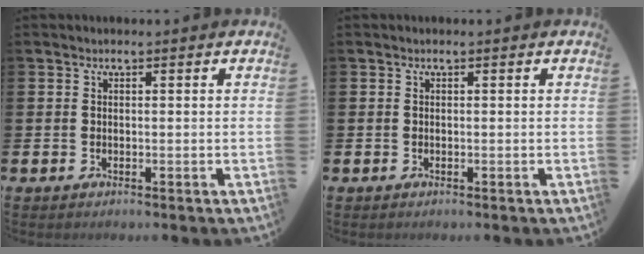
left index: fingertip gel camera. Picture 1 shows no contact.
{"total": 0.0}